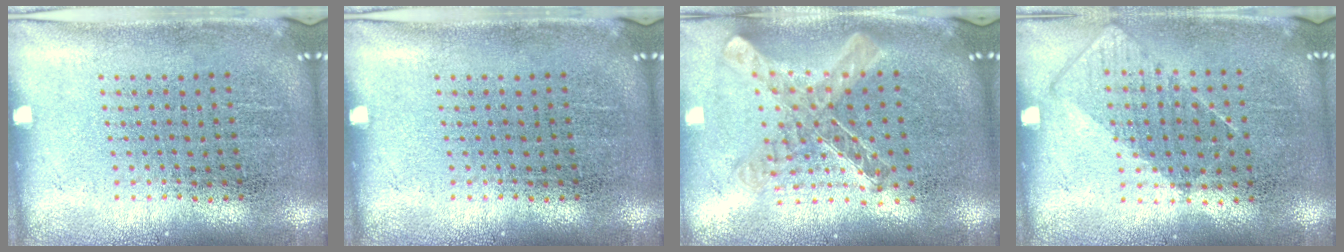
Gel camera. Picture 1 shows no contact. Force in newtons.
{"total": 0.0}
{"total": 1.1, "press": 1.0, "slide": 0.2}
{"total": 0.9, "press": 0.7, "slide": 0.5}